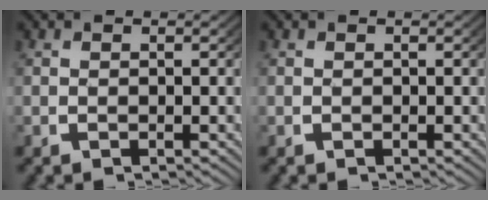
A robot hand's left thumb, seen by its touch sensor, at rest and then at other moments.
{"total": 0.0}